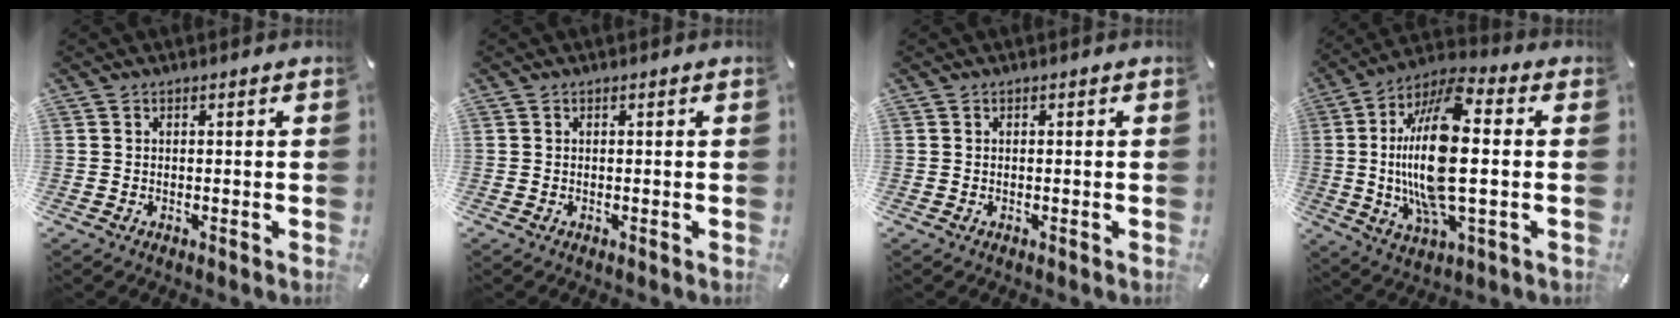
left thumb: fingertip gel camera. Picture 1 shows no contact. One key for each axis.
{"total": 0.0}
{"total": 0.0}
{"total": 20.2, "fx": 0.3, "fy": 7.2, "fz": 18.9, "tx": -0.403, "ty": -0.011, "tz": 0.001}